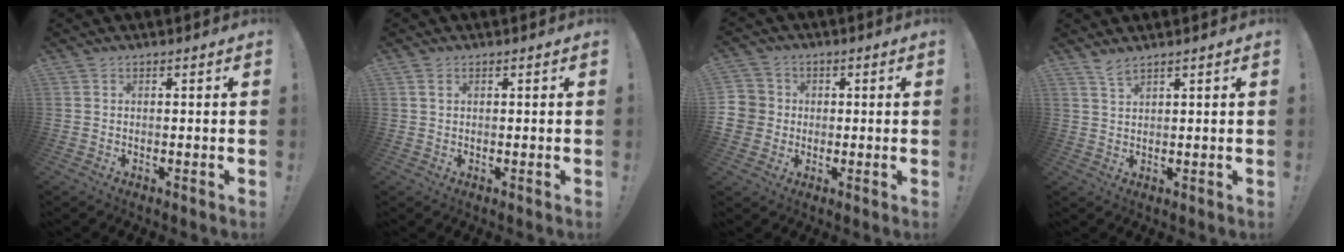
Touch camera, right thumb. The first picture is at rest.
{"total": 1.2, "force": [0.6, 0.7, 0.8], "torque": [-0.008, 0.000, 0.009]}
{"total": 6.7, "force": [0.3, 6.6, 1.2], "torque": [-0.021, 0.005, 0.007]}
{"total": 2.7, "force": [2.5, 0.2, 1.0], "torque": [-0.016, -0.012, 0.044]}